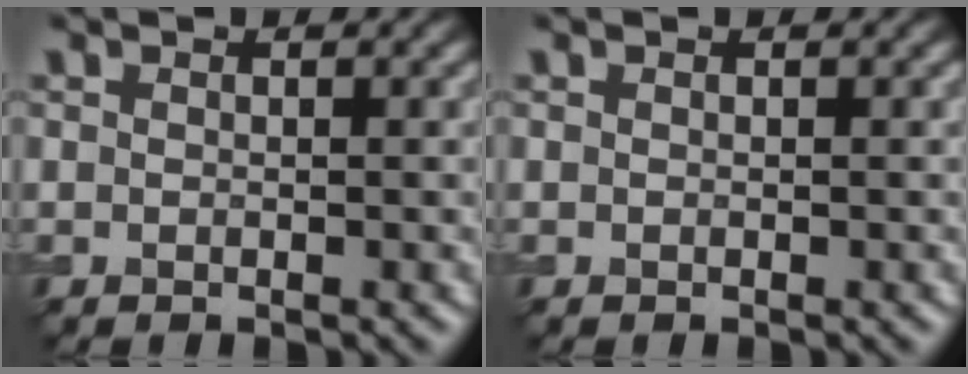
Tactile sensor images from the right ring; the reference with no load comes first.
{"total": 0.0}